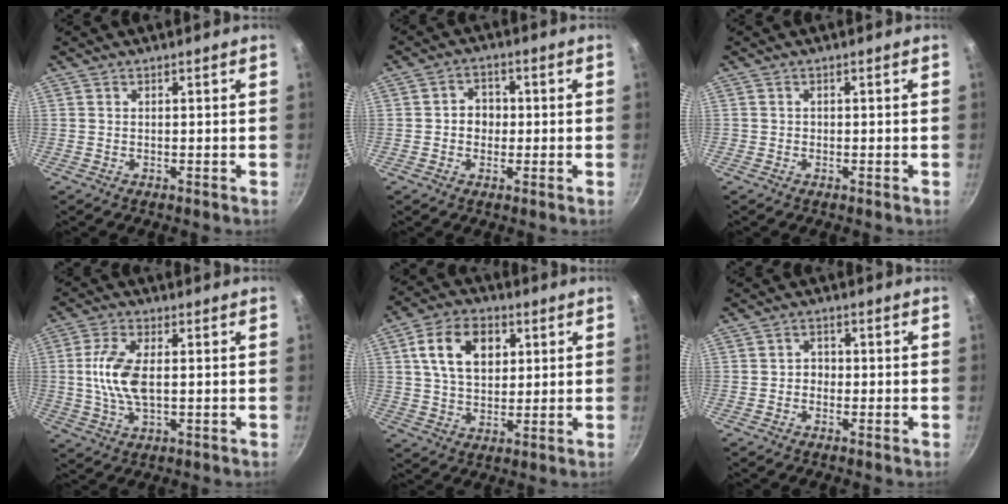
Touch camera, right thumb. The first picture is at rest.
{"total": 4.7, "force": [-0.2, 4.0, 2.3], "torque": [-0.006, 0.008, -0.008]}
{"total": 0.6, "force": [-0.1, 0.6, 0.0], "torque": [0.003, 0.002, -0.004]}
{"total": 9.4, "force": [0.5, 4.7, 8.2], "torque": [-0.165, 0.004, 0.006]}
{"total": 12.7, "force": [3.7, 8.6, 8.5], "torque": [-0.125, 0.004, 0.058]}
{"total": 2.5, "force": [-0.5, 2.2, 1.0], "torque": [0.001, 0.009, -0.011]}